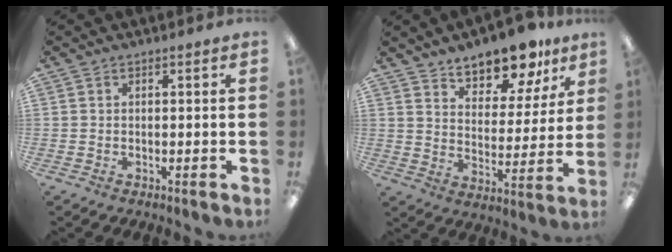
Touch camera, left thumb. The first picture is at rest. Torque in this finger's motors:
{"motor_torque": [0.28, 0.43, 1.47, -1.25, 0.04]}